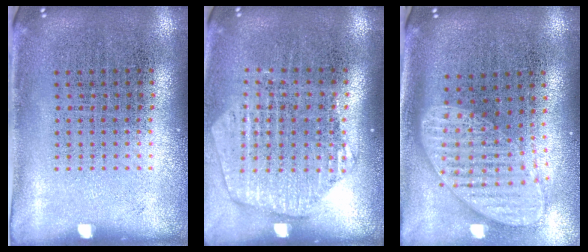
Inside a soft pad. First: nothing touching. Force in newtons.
{"total": 1.7, "press": 1.6, "slide": 0.7}
{"total": 1.9, "press": 1.5, "slide": 1.1}